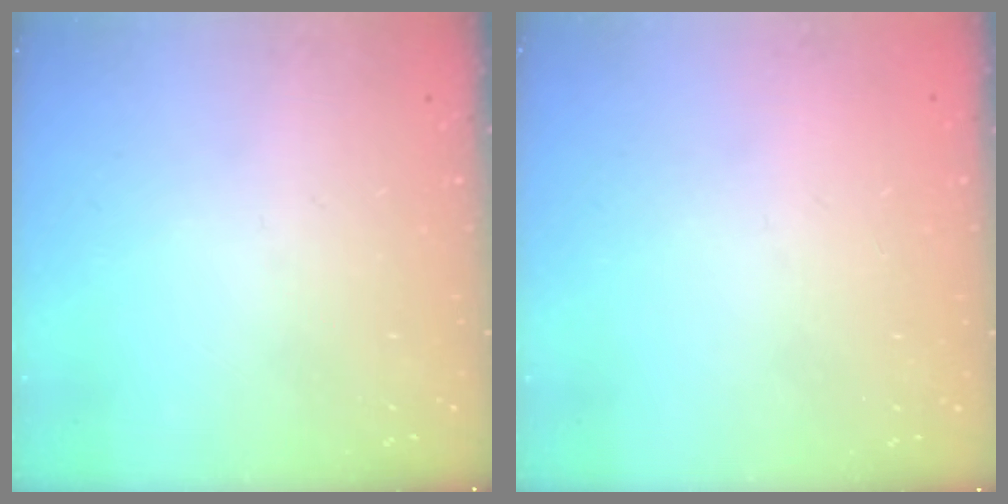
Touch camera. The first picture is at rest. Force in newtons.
{"total": 2.1, "press": 2.1, "slide": 0.1}